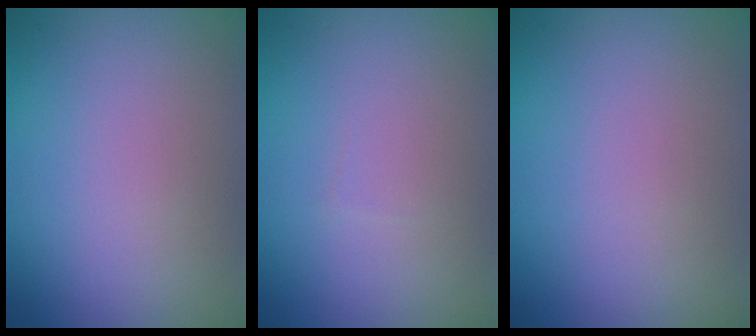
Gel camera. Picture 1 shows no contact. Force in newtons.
{"total": 0.0}
{"total": 0.0}